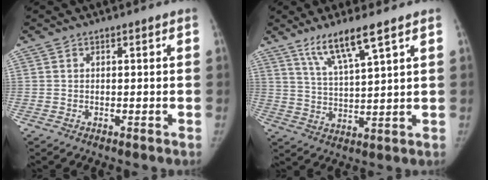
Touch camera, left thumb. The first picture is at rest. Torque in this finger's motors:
{"motor_torque": [0.16, 0.25, 0.80, -1.33, 0.17]}